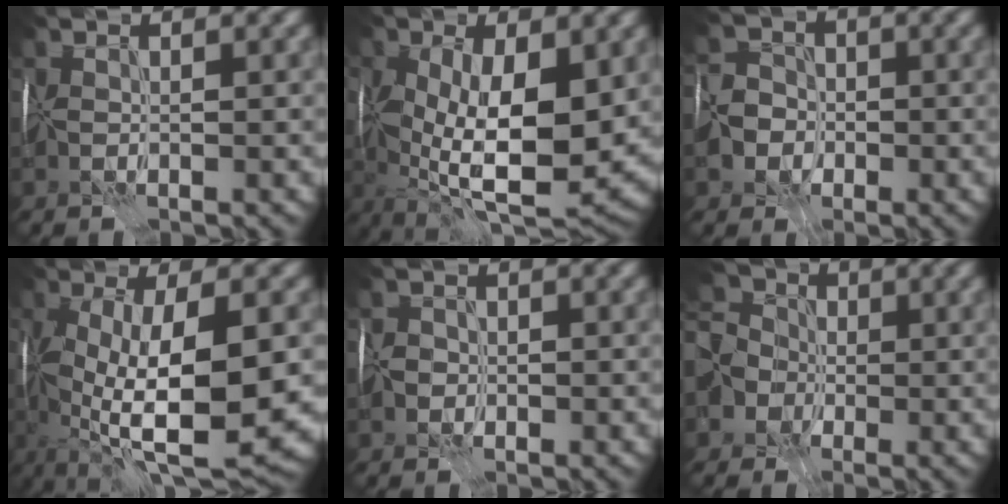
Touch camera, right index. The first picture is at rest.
{"total": 12.6, "force": [-1.1, 6.7, 10.7], "torque": [-0.186, -0.031, -0.011]}
{"total": 7.1, "force": [-3.1, 5.8, 2.6], "torque": [-0.041, -0.009, -0.084]}
{"total": 13.8, "force": [-3.4, 5.1, 12.3], "torque": [-0.216, -0.020, -0.052]}
{"total": 2.0, "force": [-1.2, 1.5, 0.4], "torque": [0.001, -0.001, -0.024]}
{"total": 8.7, "force": [-2.0, 7.1, 4.6], "torque": [-0.108, -0.003, -0.055]}